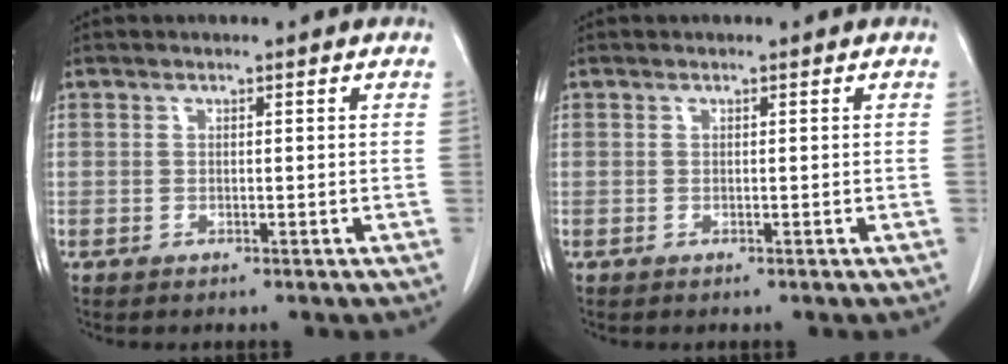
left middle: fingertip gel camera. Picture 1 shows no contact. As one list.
[{"total": 0.0}]